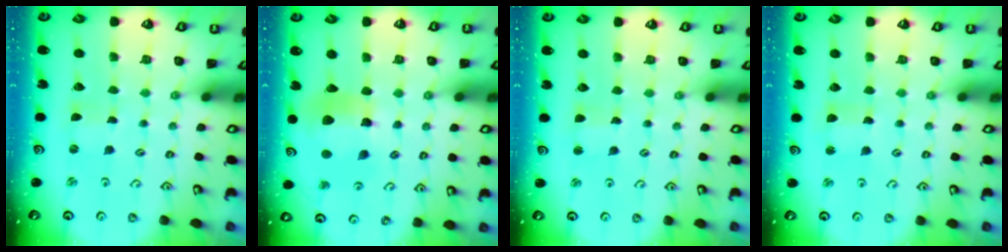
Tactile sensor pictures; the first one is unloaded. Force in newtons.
{"total": 11.5, "press": 11.4, "slide": 1.3}
{"total": 1.9, "press": 1.9, "slide": 0.3}
{"total": 1.8, "press": 1.7, "slide": 0.4}